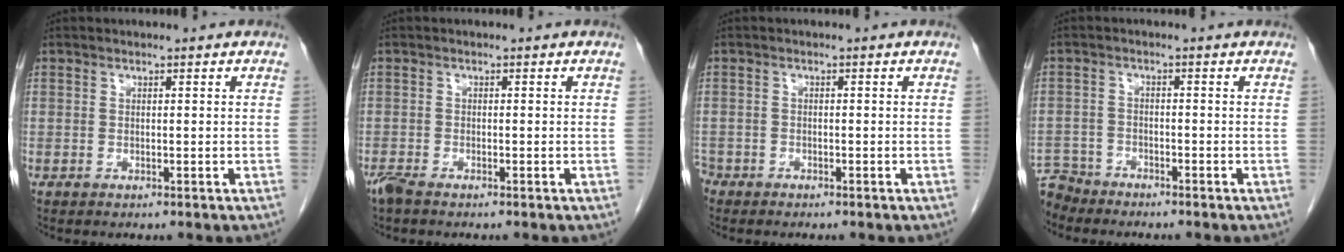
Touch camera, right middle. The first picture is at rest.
{"total": 1.8, "force": [-1.6, 0.3, 0.9], "torque": [-0.026, -0.006, -0.032]}
{"total": 2.2, "force": [-1.8, 1.2, 0.3], "torque": [-0.012, 0.001, -0.034]}
{"total": 4.6, "force": [-4.4, 1.2, -0.5], "torque": [0.016, -0.007, -0.086]}